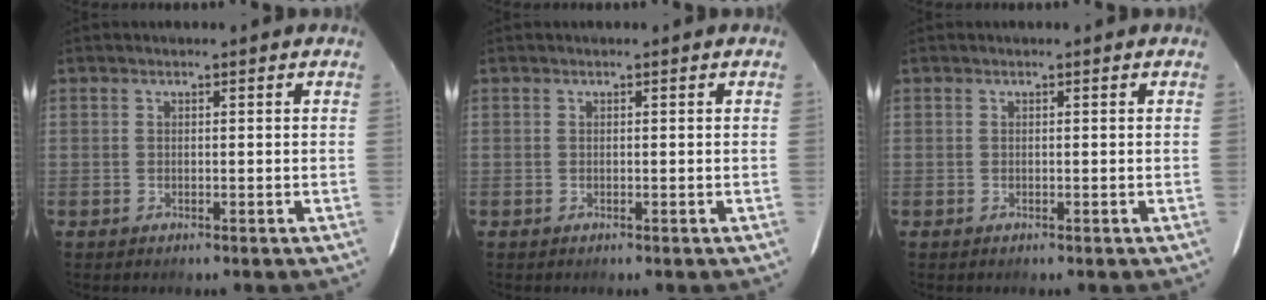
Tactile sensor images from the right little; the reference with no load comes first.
{"total": 0.0}
{"total": 0.0}